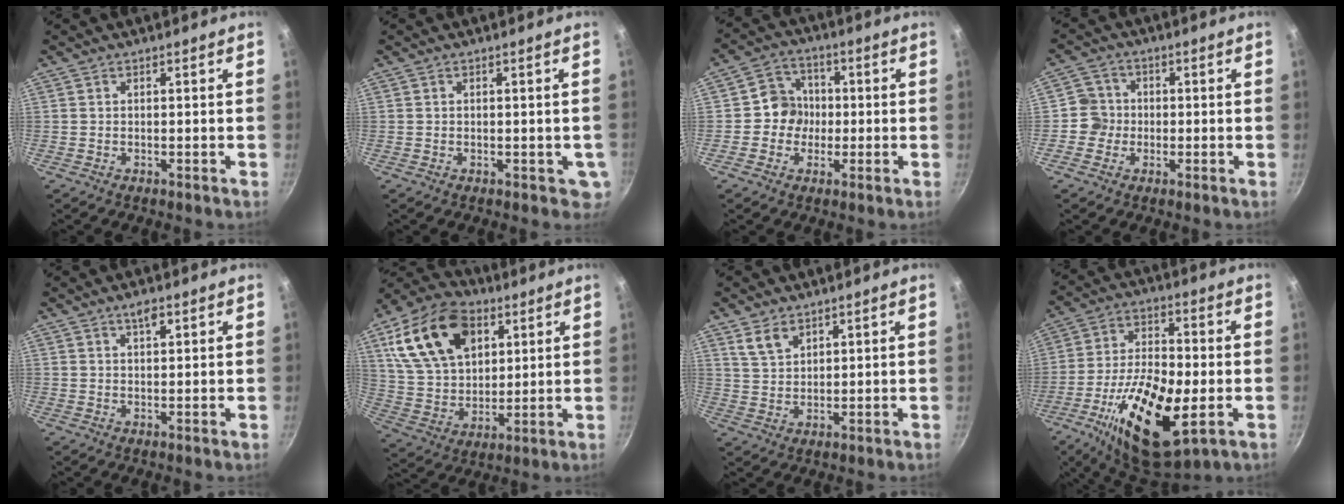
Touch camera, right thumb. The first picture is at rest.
{"total": 2.7, "force": [-0.1, 2.0, 1.8], "torque": [-0.017, -0.004, -0.001]}
{"total": 7.0, "force": [-0.4, 6.6, 2.3], "torque": [0.007, 0.015, -0.023]}
{"total": 4.6, "force": [-0.7, 4.5, 0.7], "torque": [0.018, 0.012, -0.026]}
{"total": 2.6, "force": [1.5, 1.0, 1.9], "torque": [-0.026, -0.005, 0.023]}
{"total": 21.2, "force": [8.4, 13.7, 13.8], "torque": [-0.224, -0.014, 0.153]}
{"total": 4.8, "force": [3.1, 2.8, 2.5], "torque": [-0.039, -0.013, 0.065]}
{"total": 20.8, "force": [-6.1, 9.1, 17.8], "torque": [-0.318, 0.015, -0.102]}